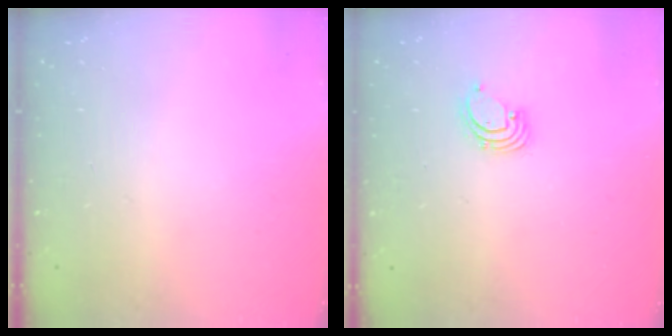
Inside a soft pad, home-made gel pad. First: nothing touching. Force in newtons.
{"total": 1.4, "press": 1.4, "slide": 0.1}